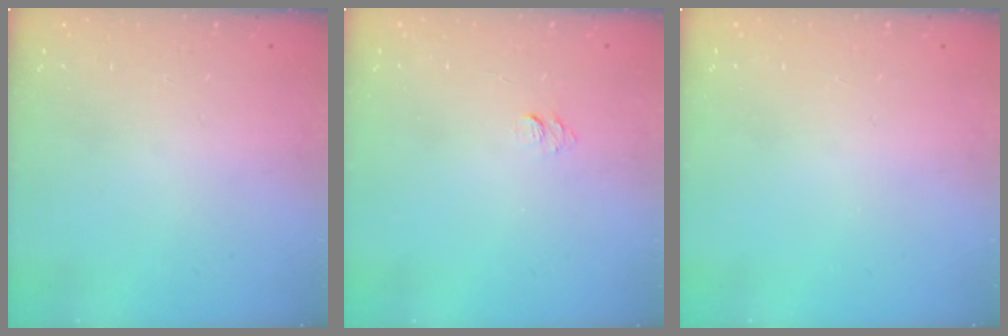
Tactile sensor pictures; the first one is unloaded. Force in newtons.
{"total": 5.2, "press": 5.1, "slide": 0.5}
{"total": 0.0}